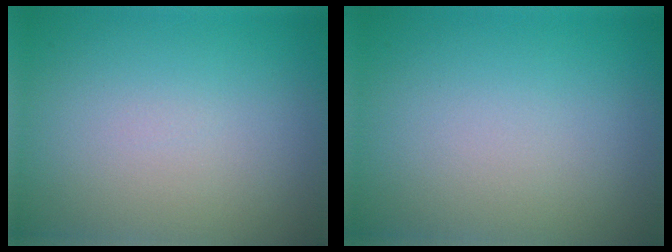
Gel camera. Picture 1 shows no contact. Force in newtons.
{"total": 0.0}